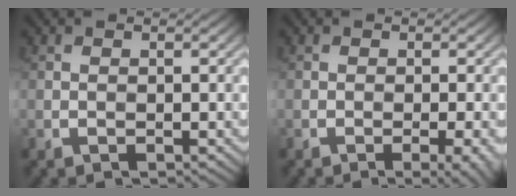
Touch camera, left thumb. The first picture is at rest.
{"total": 3.6, "force": [-1.5, 0.8, 3.1], "torque": [-0.040, 0.004, -0.021]}